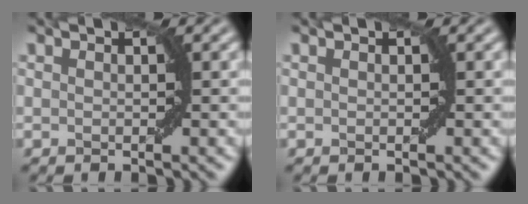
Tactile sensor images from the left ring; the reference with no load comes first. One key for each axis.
{"total": 0.0}